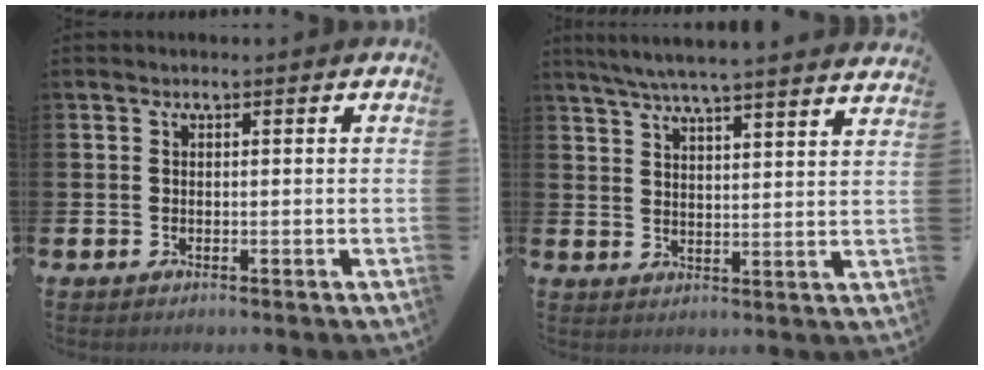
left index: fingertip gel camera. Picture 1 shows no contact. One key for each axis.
{"total": 6.3, "fx": 6.0, "fy": -0.2, "fz": 1.8, "tx": -0.052, "ty": -0.032, "tz": 0.106}